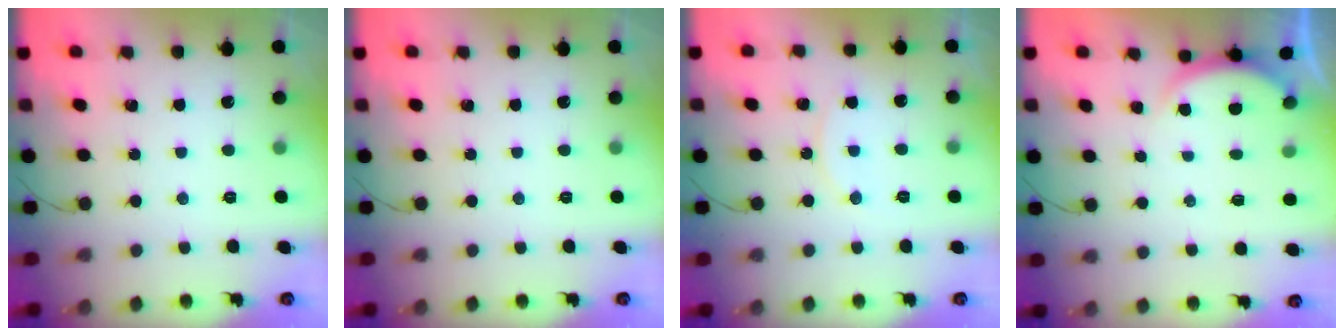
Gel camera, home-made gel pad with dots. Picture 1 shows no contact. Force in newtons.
{"total": 0.0}
{"total": 4.9, "press": 4.8, "slide": 0.5}
{"total": 1.6, "press": 1.5, "slide": 0.6}